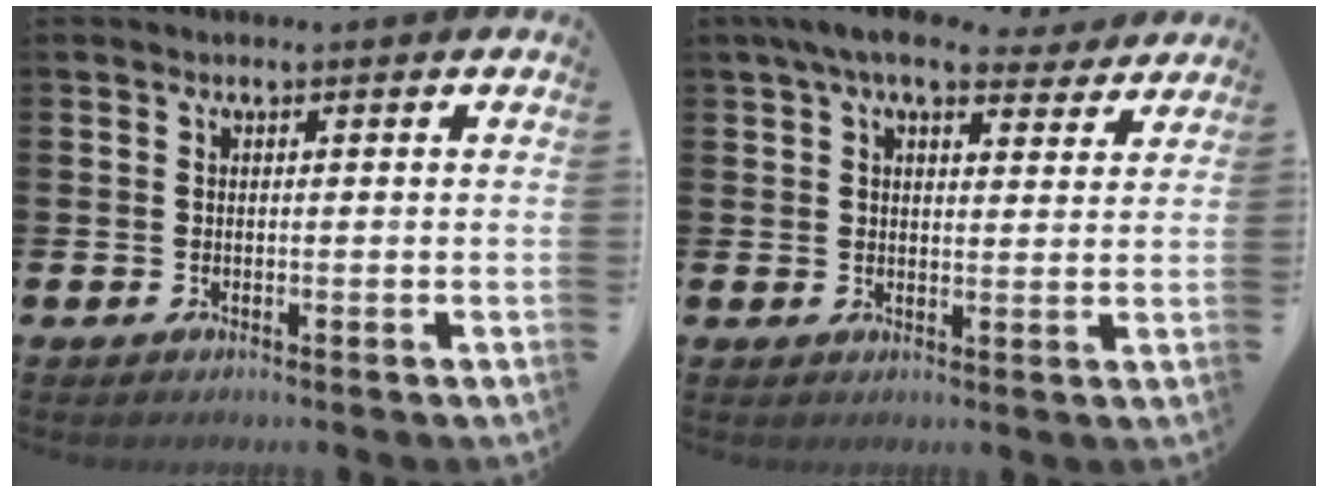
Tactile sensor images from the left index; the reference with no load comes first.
{"total": 7.2, "force": [6.2, 2.2, 3.1], "torque": [-0.061, -0.022, 0.109]}